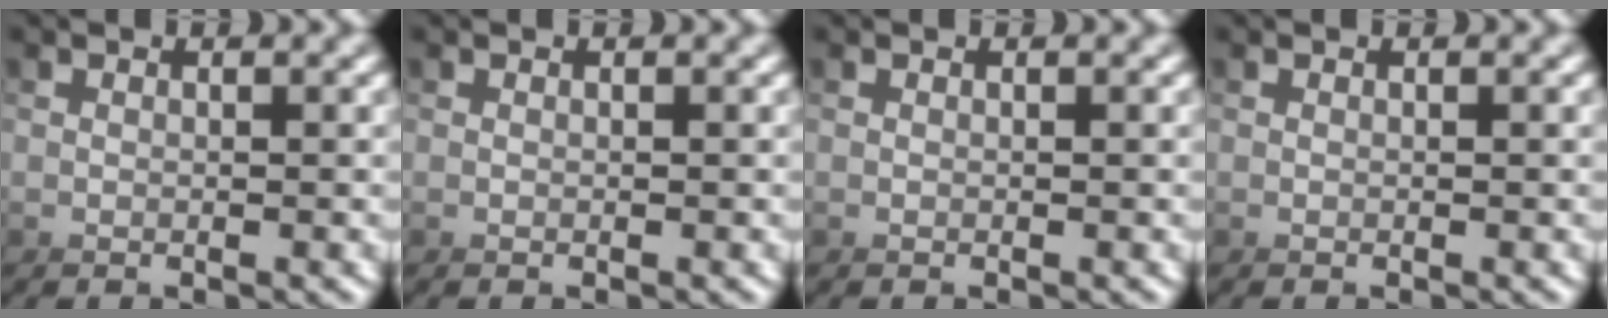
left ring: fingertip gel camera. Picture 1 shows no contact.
{"total": 0.0}
{"total": 0.0}
{"total": 0.0}